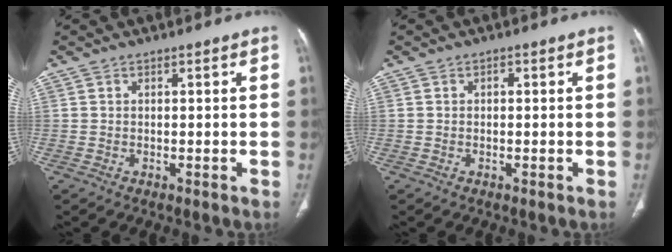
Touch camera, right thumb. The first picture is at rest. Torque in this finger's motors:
{"motor_torque": [-0.29, 0.63, 0.24, -0.30, -0.03]}